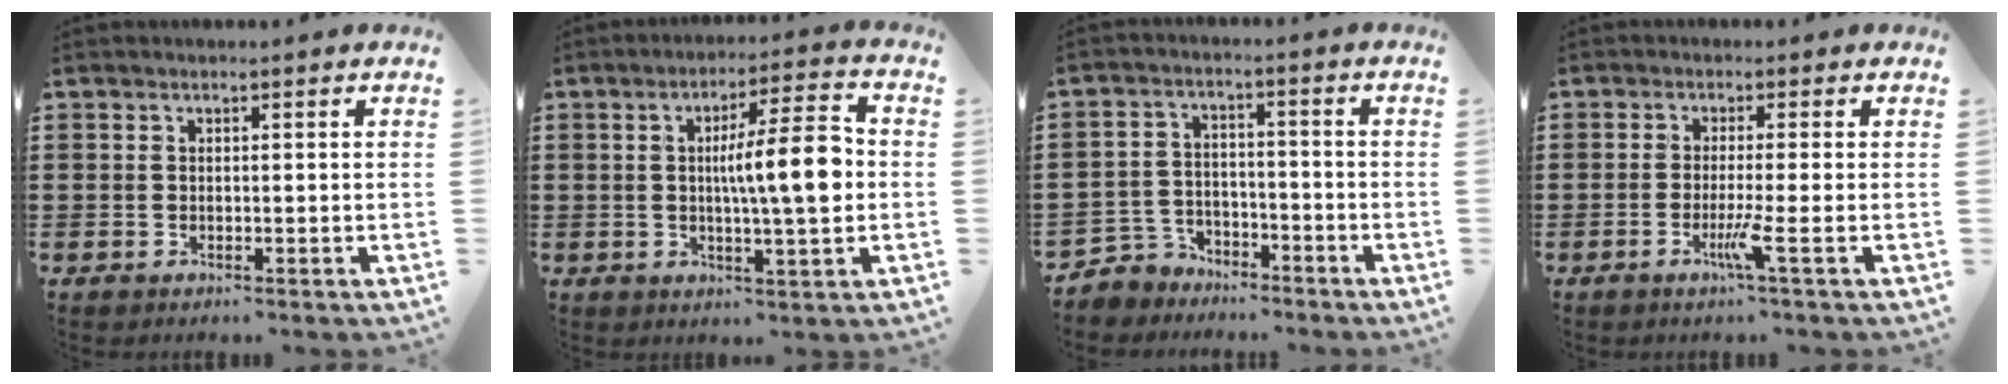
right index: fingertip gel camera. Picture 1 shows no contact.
{"total": 10.1, "force": [0.5, 1.5, 10.0], "torque": [-0.163, 0.000, -0.001]}
{"total": 4.0, "force": [-3.5, 1.9, 0.3], "torque": [-0.031, 0.002, -0.079]}
{"total": 4.2, "force": [-1.7, -0.8, 3.7], "torque": [-0.069, -0.021, -0.033]}